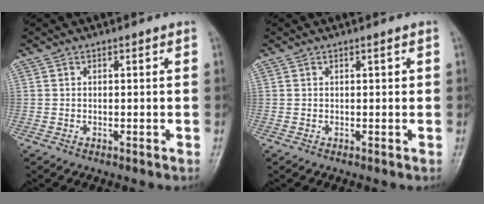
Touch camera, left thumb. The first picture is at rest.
{"total": 0.7, "force": [0.2, 0.2, 0.6], "torque": [-0.005, 0.001, 0.003]}